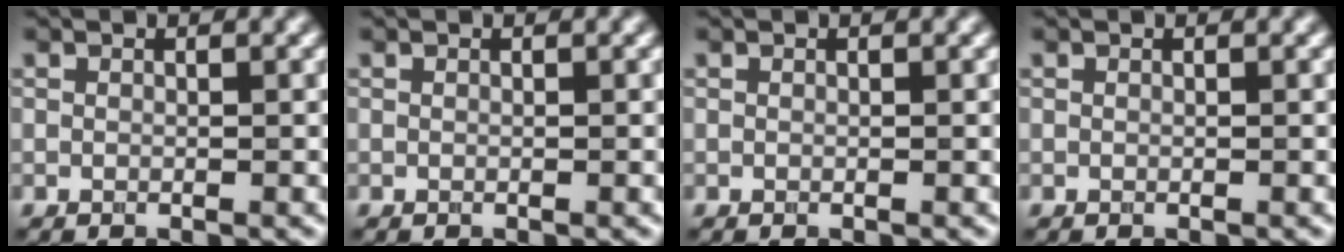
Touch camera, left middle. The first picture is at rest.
{"total": 0.0}
{"total": 0.0}
{"total": 0.0}